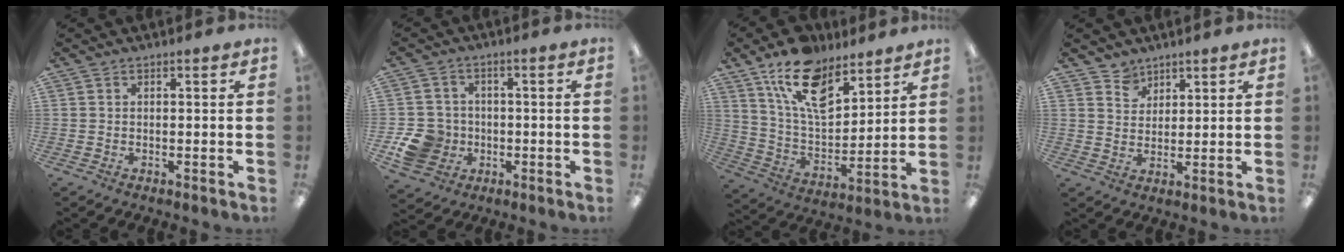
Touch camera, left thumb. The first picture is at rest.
{"total": 9.1, "force": [-2.3, 8.3, 3.0], "torque": [-0.075, 0.022, -0.033]}
{"total": 14.9, "force": [9.7, 7.5, 8.4], "torque": [-0.146, -0.039, 0.177]}
{"total": 4.2, "force": [3.5, 2.4, -0.2], "torque": [-0.001, -0.017, 0.066]}